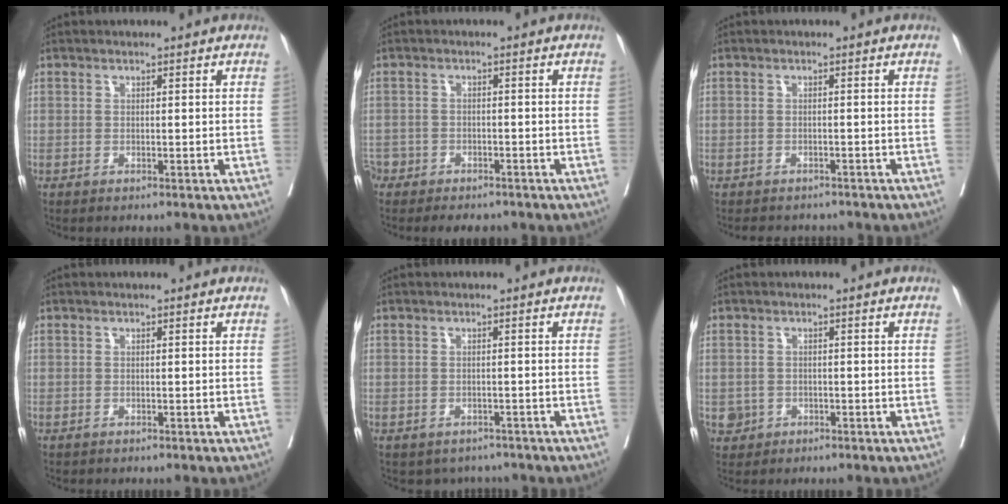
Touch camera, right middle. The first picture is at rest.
{"total": 8.4, "force": [-6.4, 4.9, 2.4], "torque": [-0.056, -0.002, -0.090]}
{"total": 4.9, "force": [-4.5, 1.9, 0.7], "torque": [-0.003, 0.000, -0.054]}
{"total": 0.0}
{"total": 3.5, "force": [-2.9, 1.9, 0.4], "torque": [0.005, 0.010, -0.035]}
{"total": 2.4, "force": [-0.7, 2.3, 0.2], "torque": [0.003, 0.007, -0.008]}